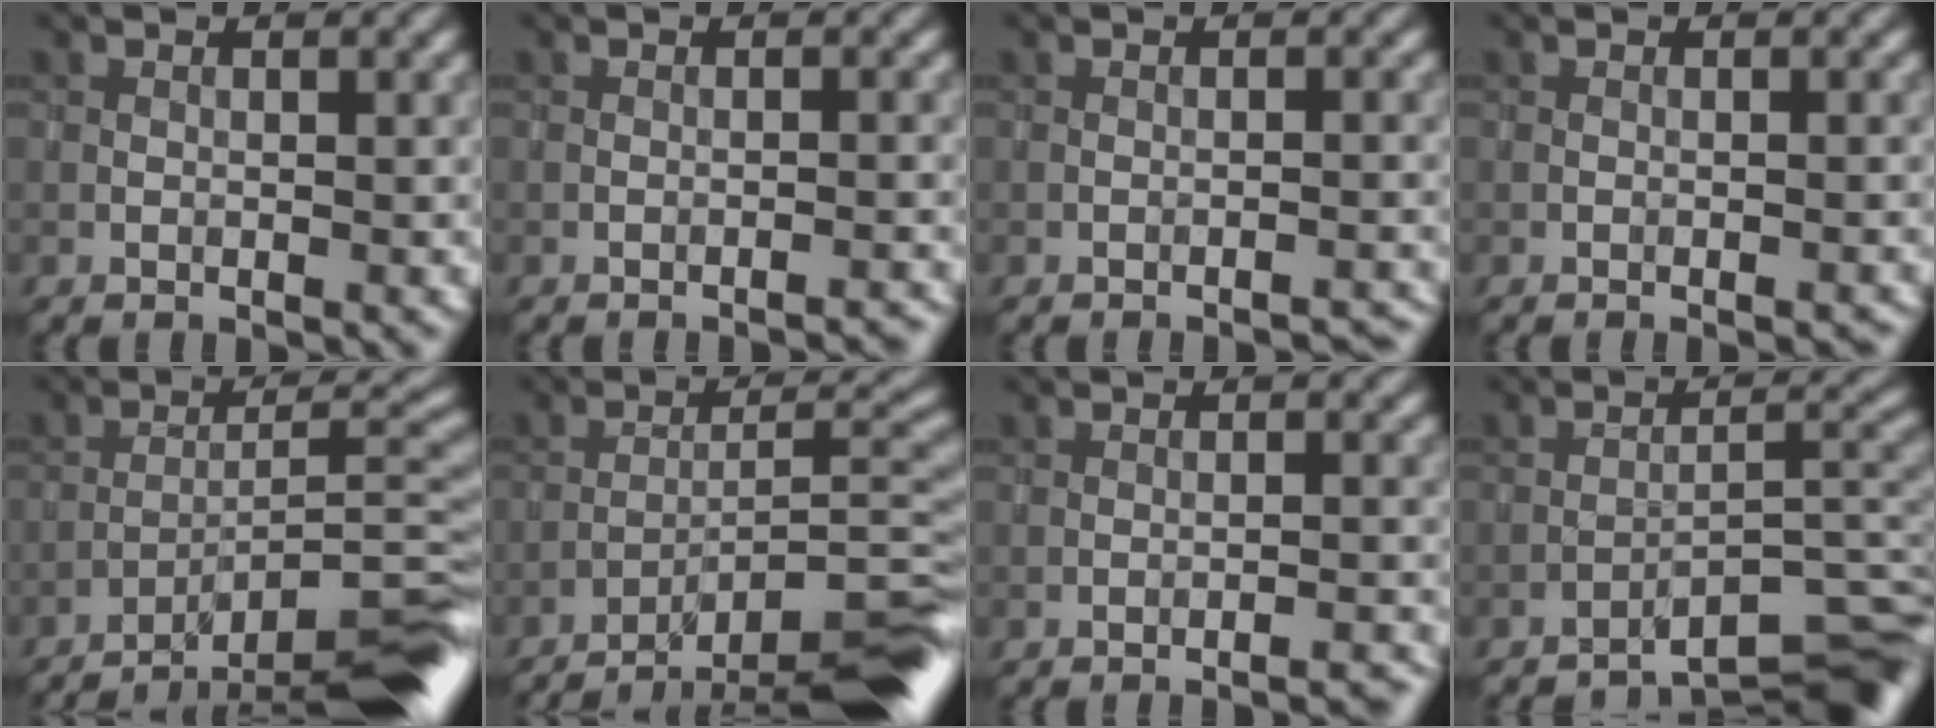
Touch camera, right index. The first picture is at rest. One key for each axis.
{"total": 2.0, "fx": -1.9, "fy": 0.2, "fz": 0.5, "tx": -0.001, "ty": 0.016, "tz": -0.024}
{"total": 2.4, "fx": -2.3, "fy": 0.3, "fz": 0.5, "tx": 0.000, "ty": 0.015, "tz": -0.028}
{"total": 1.1, "fx": -1.0, "fy": 0.1, "fz": 0.3, "tx": -0.006, "ty": 0.006, "tz": -0.011}
{"total": 11.8, "fx": -9.5, "fy": 2.1, "fz": 6.7, "tx": -0.089, "ty": 0.011, "tz": -0.130}
{"total": 11.9, "fx": -9.7, "fy": 2.2, "fz": 6.6, "tx": -0.090, "ty": 0.009, "tz": -0.132}
{"total": 3.1, "fx": -3.0, "fy": 0.3, "fz": 1.0, "tx": -0.003, "ty": 0.017, "tz": -0.036}
{"total": 7.4, "fx": -6.2, "fy": 1.0, "fz": 4.0, "tx": -0.040, "ty": 0.012, "tz": -0.094}